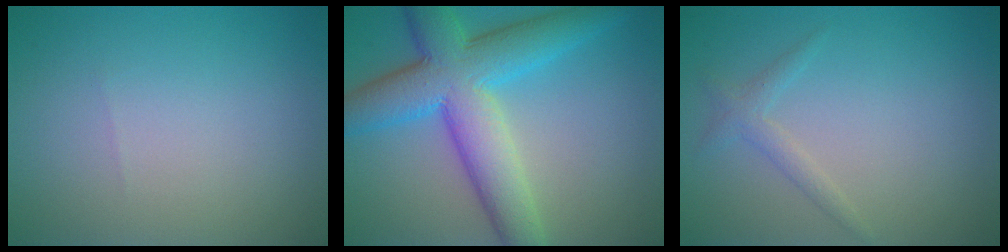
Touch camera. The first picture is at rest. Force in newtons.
{"total": 9.5, "press": 9.5, "slide": 0.2}
{"total": 1.4, "press": 1.4, "slide": 0.1}